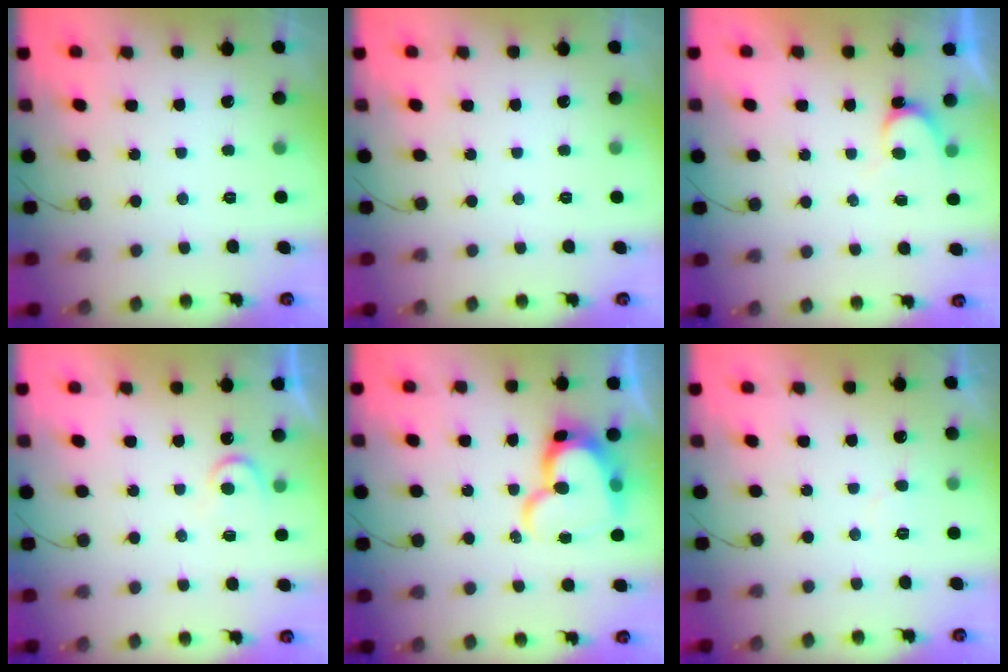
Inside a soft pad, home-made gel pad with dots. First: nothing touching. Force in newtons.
{"total": 0.0}
{"total": 5.6, "press": 5.6, "slide": 0.4}
{"total": 4.9, "press": 4.9, "slide": 0.5}
{"total": 16.3, "press": 16.2, "slide": 1.2}
{"total": 4.4, "press": 4.3, "slide": 0.3}